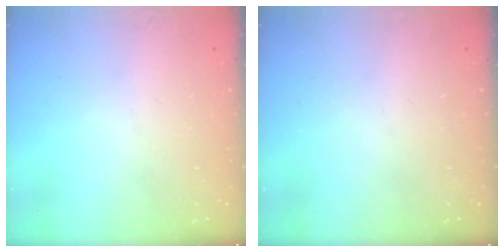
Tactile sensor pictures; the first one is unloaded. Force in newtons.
{"total": 0.0}